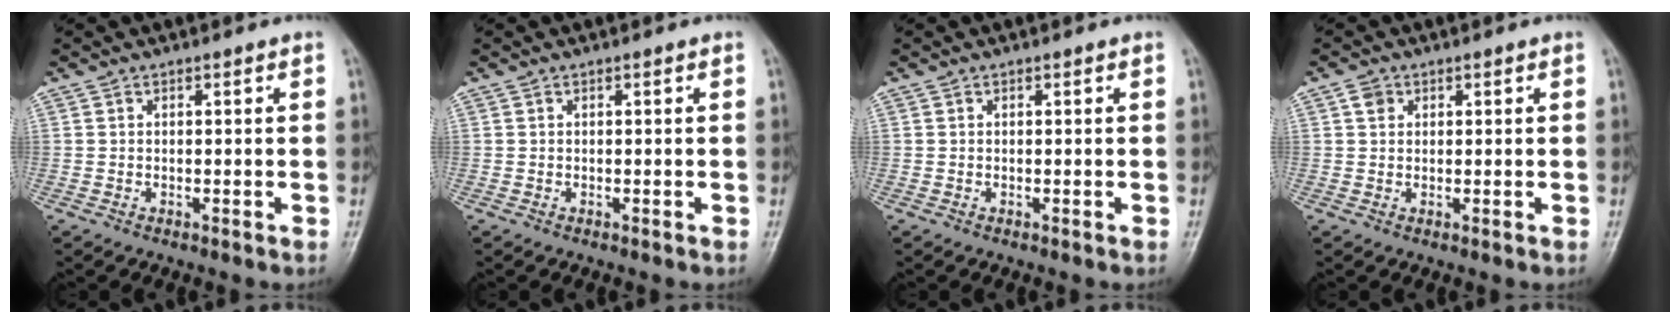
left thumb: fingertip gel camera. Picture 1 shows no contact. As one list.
[{"total": 0.0}, {"total": 0.0}, {"total": 2.0, "force": [0.8, 1.6, 0.8], "torque": [-0.006, 0.000, 0.010]}]